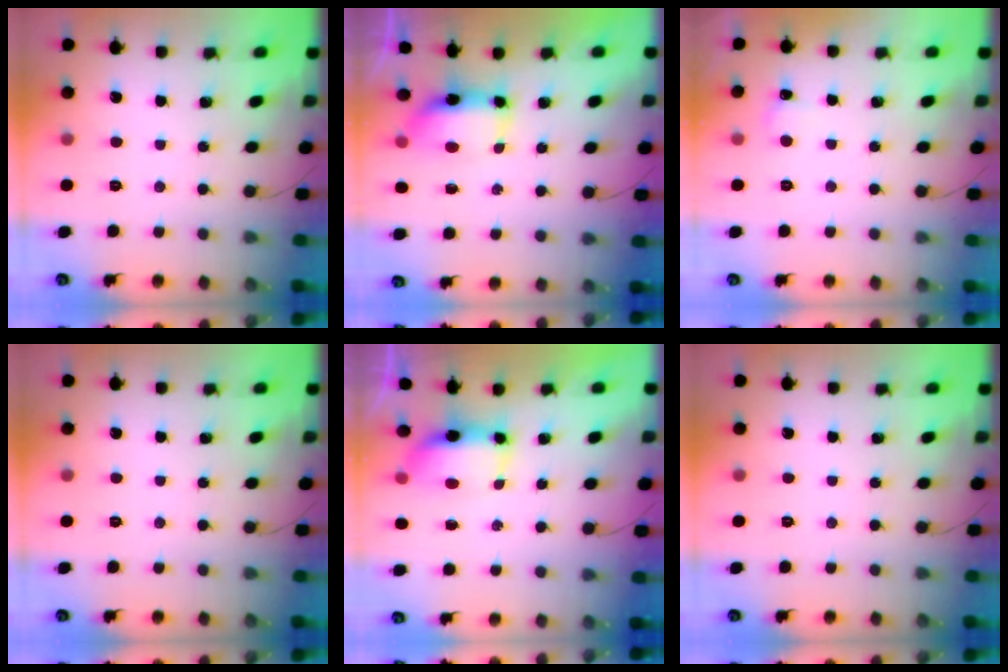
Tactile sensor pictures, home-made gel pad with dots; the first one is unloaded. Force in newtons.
{"total": 6.9, "press": 6.8, "slide": 0.7}
{"total": 3.9, "press": 3.7, "slide": 1.1}
{"total": 0.0}
{"total": 7.4, "press": 7.2, "slide": 1.8}
{"total": 0.0}